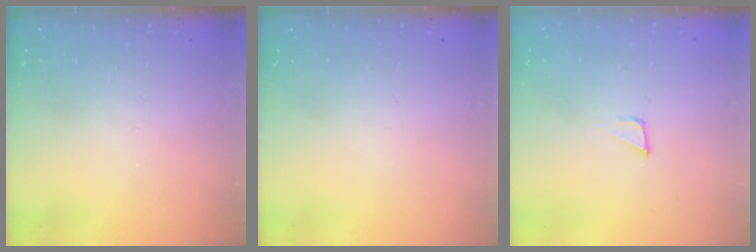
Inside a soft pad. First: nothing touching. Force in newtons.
{"total": 0.0}
{"total": 1.3, "press": 1.3, "slide": 0.0}